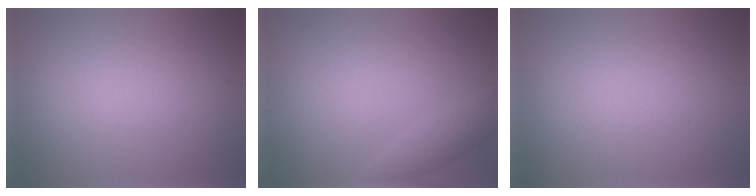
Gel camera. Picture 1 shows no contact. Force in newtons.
{"total": 2.1, "press": 2.1, "slide": 0.2}
{"total": 0.0}